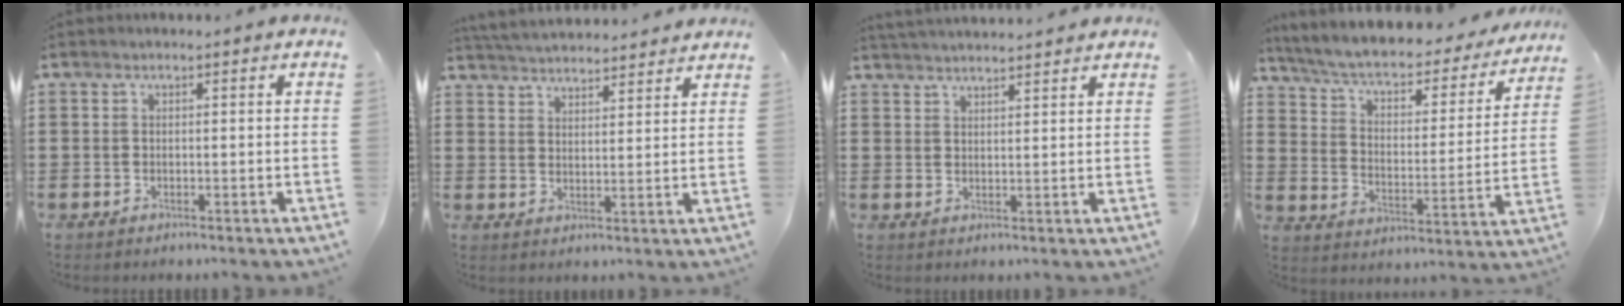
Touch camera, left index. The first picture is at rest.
{"total": 4.1, "force": [4.1, 0.0, 0.2], "torque": [-0.019, -0.019, 0.074]}
{"total": 2.4, "force": [2.4, -0.4, 0.2], "torque": [-0.010, -0.005, 0.046]}
{"total": 5.0, "force": [4.1, 1.2, 2.6], "torque": [-0.071, -0.034, 0.063]}